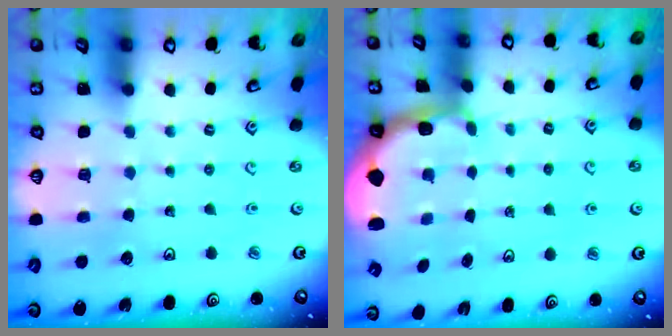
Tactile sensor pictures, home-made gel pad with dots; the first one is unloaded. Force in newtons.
{"total": 1.0, "press": 0.9, "slide": 0.2}